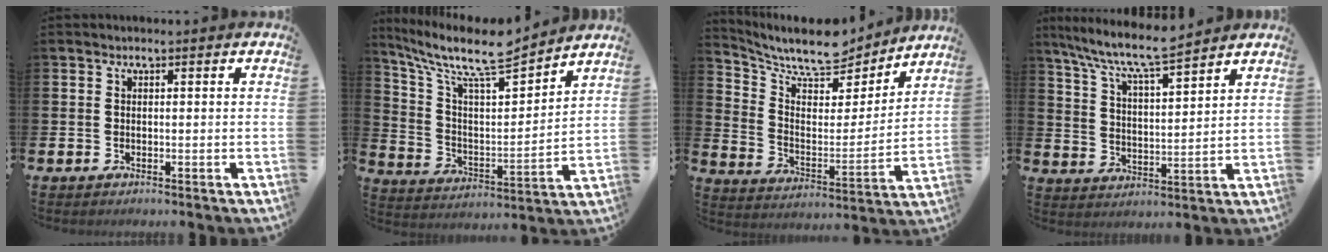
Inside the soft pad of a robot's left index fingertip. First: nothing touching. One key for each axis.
{"total": 10.7, "fx": 9.3, "fy": 2.2, "fz": 4.8, "tx": -0.122, "ty": -0.068, "tz": 0.156}
{"total": 9.4, "fx": 8.6, "fy": 2.2, "fz": 3.0, "tx": -0.092, "ty": -0.065, "tz": 0.145}
{"total": 8.2, "fx": 7.5, "fy": 0.6, "fz": 3.3, "tx": -0.096, "ty": -0.046, "tz": 0.132}